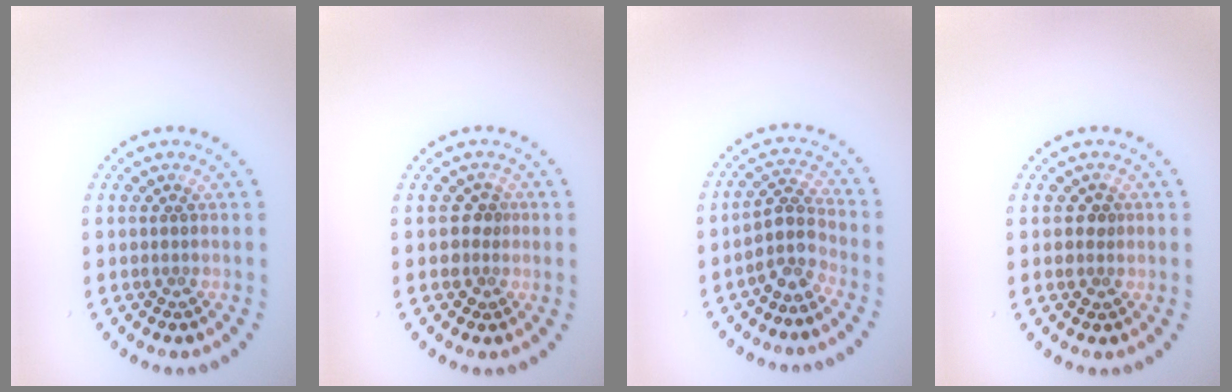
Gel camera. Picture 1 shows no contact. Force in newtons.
{"total": 1.3, "press": 1.0, "slide": 0.8}
{"total": 2.9, "press": 2.2, "slide": 1.9}
{"total": 1.2, "press": 1.1, "slide": 0.3}